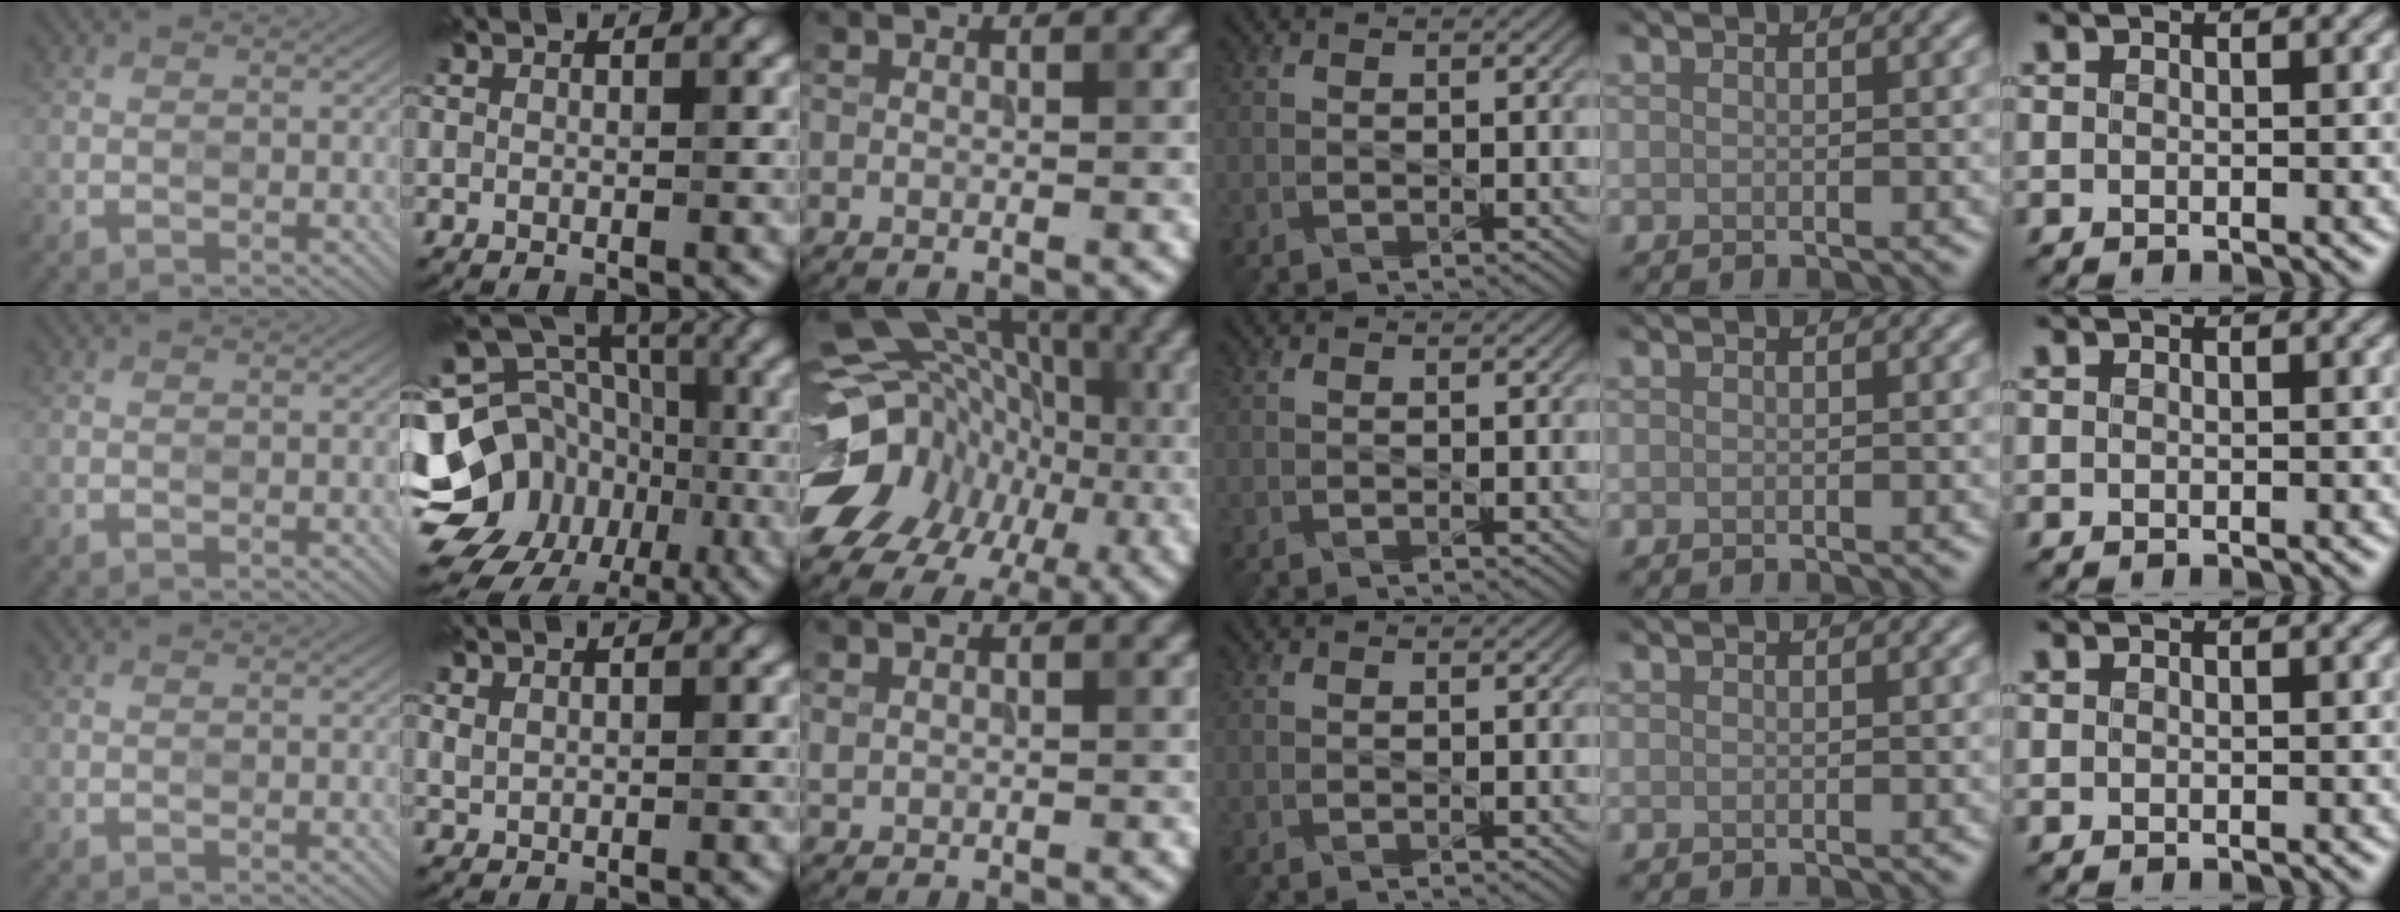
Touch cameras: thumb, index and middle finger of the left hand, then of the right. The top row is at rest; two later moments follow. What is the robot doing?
{"motion": "press", "object": "sticky note"}